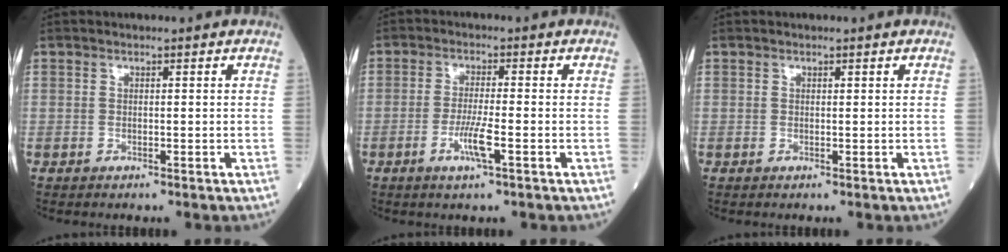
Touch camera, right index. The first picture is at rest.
{"total": 4.5, "force": [-1.8, 0.0, 4.1], "torque": [-0.082, -0.008, -0.036]}
{"total": 0.0}